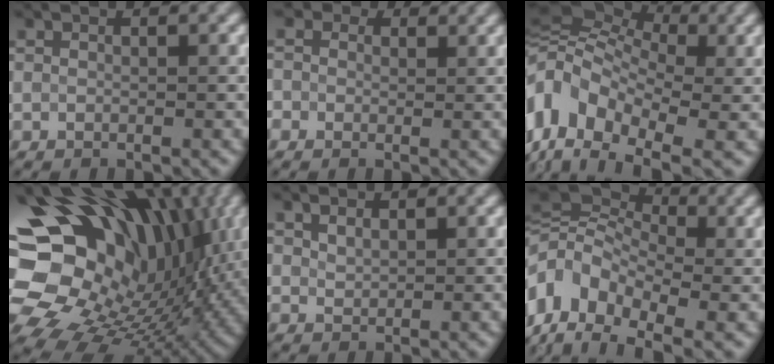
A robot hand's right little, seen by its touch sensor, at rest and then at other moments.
{"total": 4.7, "force": [2.2, 3.7, 1.9], "torque": [-0.035, 0.019, 0.001]}
{"total": 12.1, "force": [-2.6, 8.2, 8.5], "torque": [-0.182, 0.021, -0.041]}
{"total": 19.4, "force": [3.4, 14.5, 12.5], "torque": [-0.236, -0.007, 0.079]}
{"total": 1.3, "force": [0.8, 0.8, 0.6], "torque": [-0.013, -0.002, 0.020]}
{"total": 11.9, "force": [-2.4, 8.6, 7.9], "torque": [-0.180, 0.010, -0.038]}